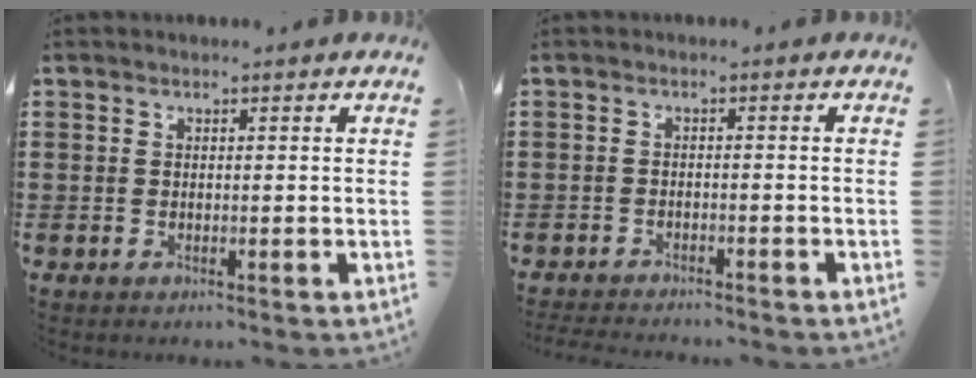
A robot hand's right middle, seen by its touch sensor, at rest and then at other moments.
{"total": 1.9, "force": [-1.8, 0.0, 0.2], "torque": [-0.009, -0.002, -0.038]}